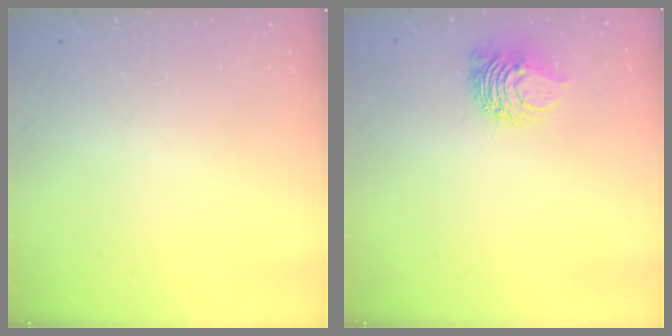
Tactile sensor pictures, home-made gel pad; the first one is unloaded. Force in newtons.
{"total": 8.0, "press": 8.0, "slide": 1.0}